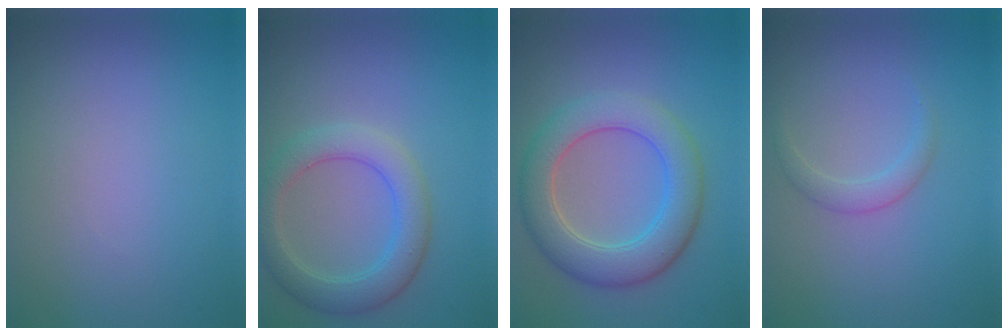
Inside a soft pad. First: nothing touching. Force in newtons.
{"total": 4.4, "press": 4.4, "slide": 0.3}
{"total": 6.1, "press": 6.1, "slide": 0.5}
{"total": 1.4, "press": 1.4, "slide": 0.1}